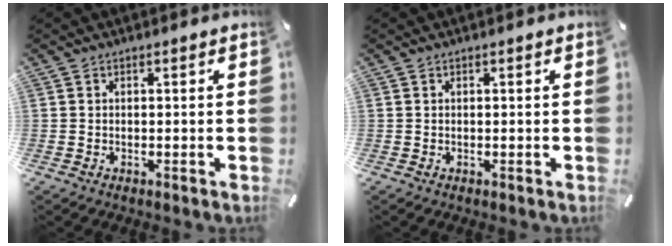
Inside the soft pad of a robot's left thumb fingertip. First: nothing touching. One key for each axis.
{"total": 0.0}